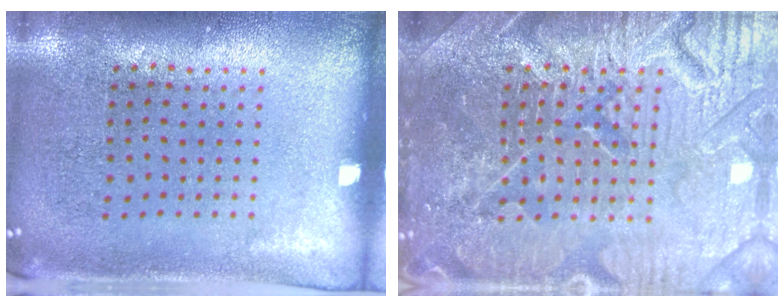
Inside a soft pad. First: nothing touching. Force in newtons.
{"total": 6.0, "press": 5.9, "slide": 0.7}